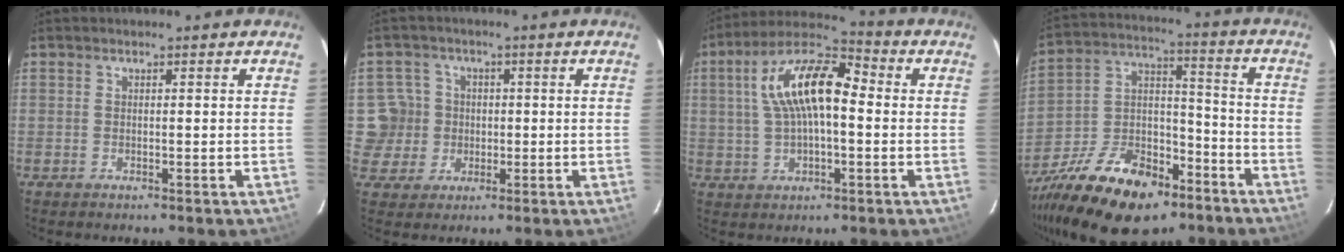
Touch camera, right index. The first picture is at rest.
{"total": 6.1, "force": [-0.1, 6.1, 0.5], "torque": [-0.014, 0.013, -0.002]}
{"total": 13.9, "force": [1.4, 6.1, 12.4], "torque": [-0.235, 0.030, 0.018]}
{"total": 21.6, "force": [-13.9, 11.6, 11.8], "torque": [-0.244, 0.014, -0.228]}